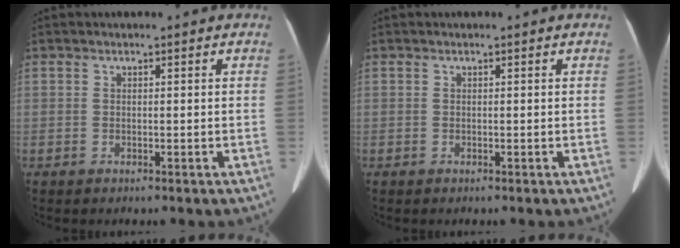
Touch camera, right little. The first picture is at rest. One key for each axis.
{"total": 0.0}